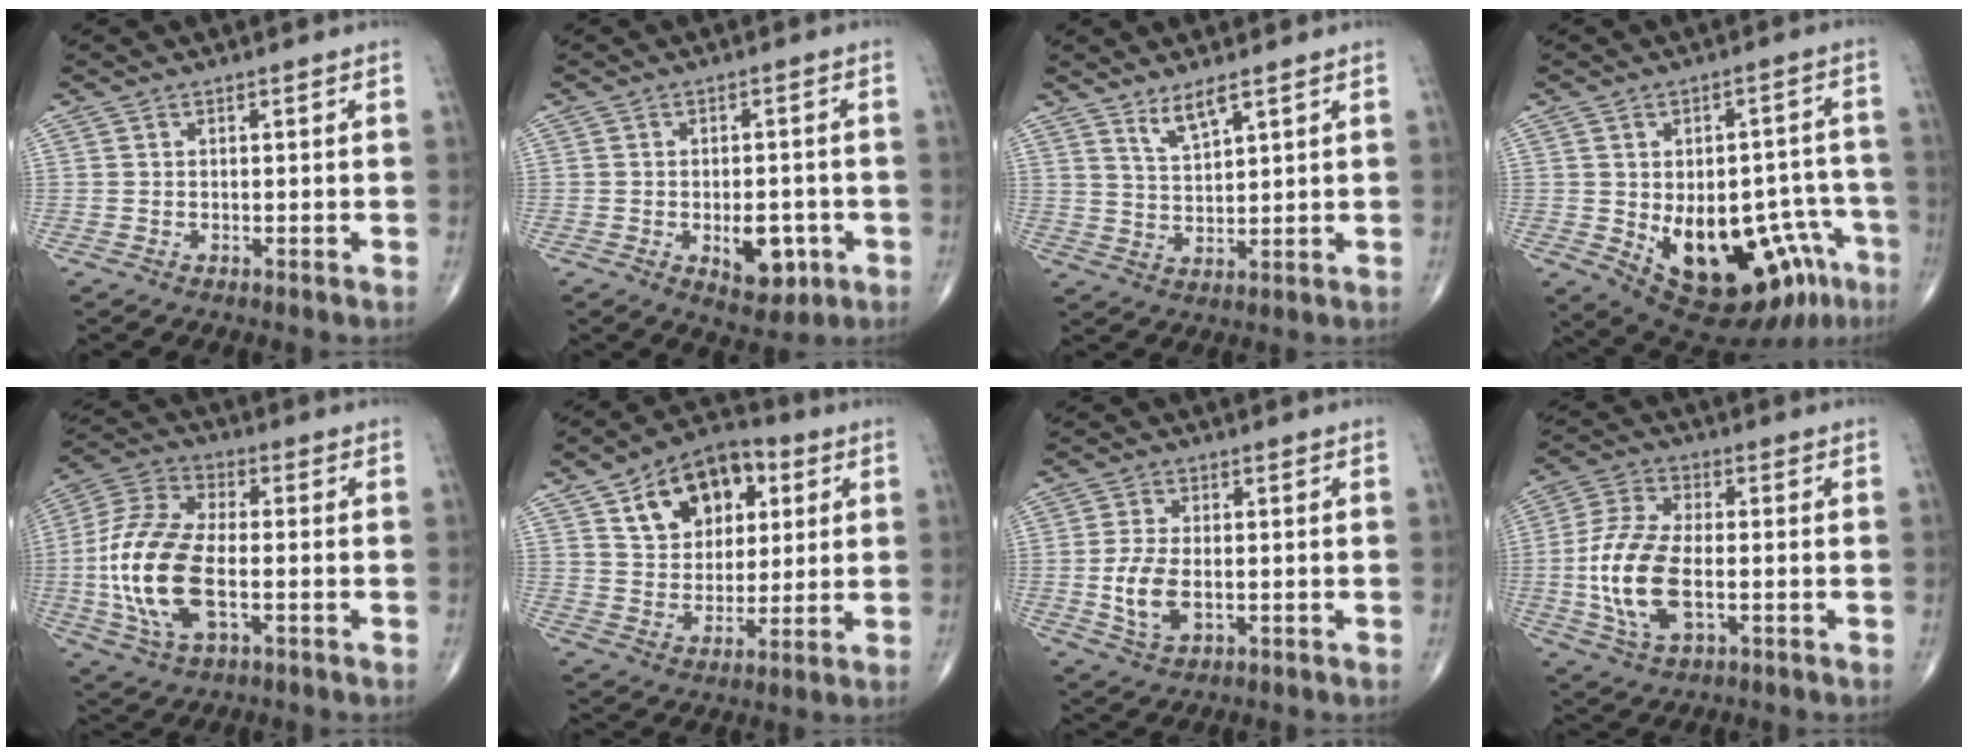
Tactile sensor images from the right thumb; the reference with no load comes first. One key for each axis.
{"total": 7.6, "fx": -2.3, "fy": 4.2, "fz": 5.9, "tx": -0.060, "ty": 0.003, "tz": -0.021}
{"total": 4.7, "fx": 3.4, "fy": 0.9, "fz": 3.2, "tx": -0.063, "ty": -0.028, "tz": 0.070}
{"total": 21.7, "fx": -9.4, "fy": 10.7, "fz": 16.4, "tx": -0.165, "ty": 0.030, "tz": -0.109}
{"total": 17.4, "fx": -2.9, "fy": 8.5, "fz": 14.9, "tx": -0.322, "ty": 0.015, "tz": -0.053}
{"total": 15.4, "fx": 6.1, "fy": 10.4, "fz": 9.6, "tx": -0.108, "ty": -0.005, "tz": 0.100}
{"total": 7.0, "fx": -1.0, "fy": 3.7, "fz": 5.8, "tx": -0.123, "ty": -0.006, "tz": -0.015}
{"total": 13.7, "fx": -2.2, "fy": 6.7, "fz": 11.8, "tx": -0.253, "ty": 0.007, "tz": -0.040}